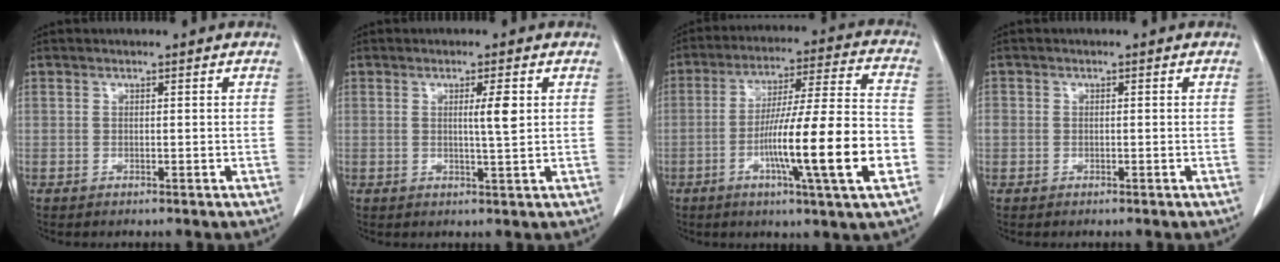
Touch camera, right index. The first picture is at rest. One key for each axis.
{"total": 3.3, "fx": 0.8, "fy": 0.0, "fz": 3.3, "tx": -0.051, "ty": -0.003, "tz": 0.011}
{"total": 18.0, "fx": -5.3, "fy": 0.0, "fz": 17.2, "tx": -0.277, "ty": -0.004, "tz": -0.088}
{"total": 1.4, "fx": -0.1, "fy": 1.3, "fz": 0.6, "tx": -0.014, "ty": 0.011, "tz": -0.001}